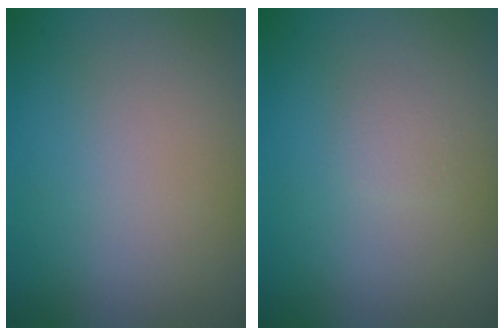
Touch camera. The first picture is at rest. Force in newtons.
{"total": 0.7, "press": 0.7, "slide": 0.0}